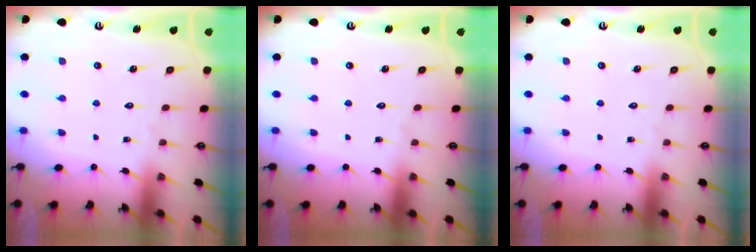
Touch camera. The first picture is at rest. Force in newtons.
{"total": 0.0}
{"total": 0.0}